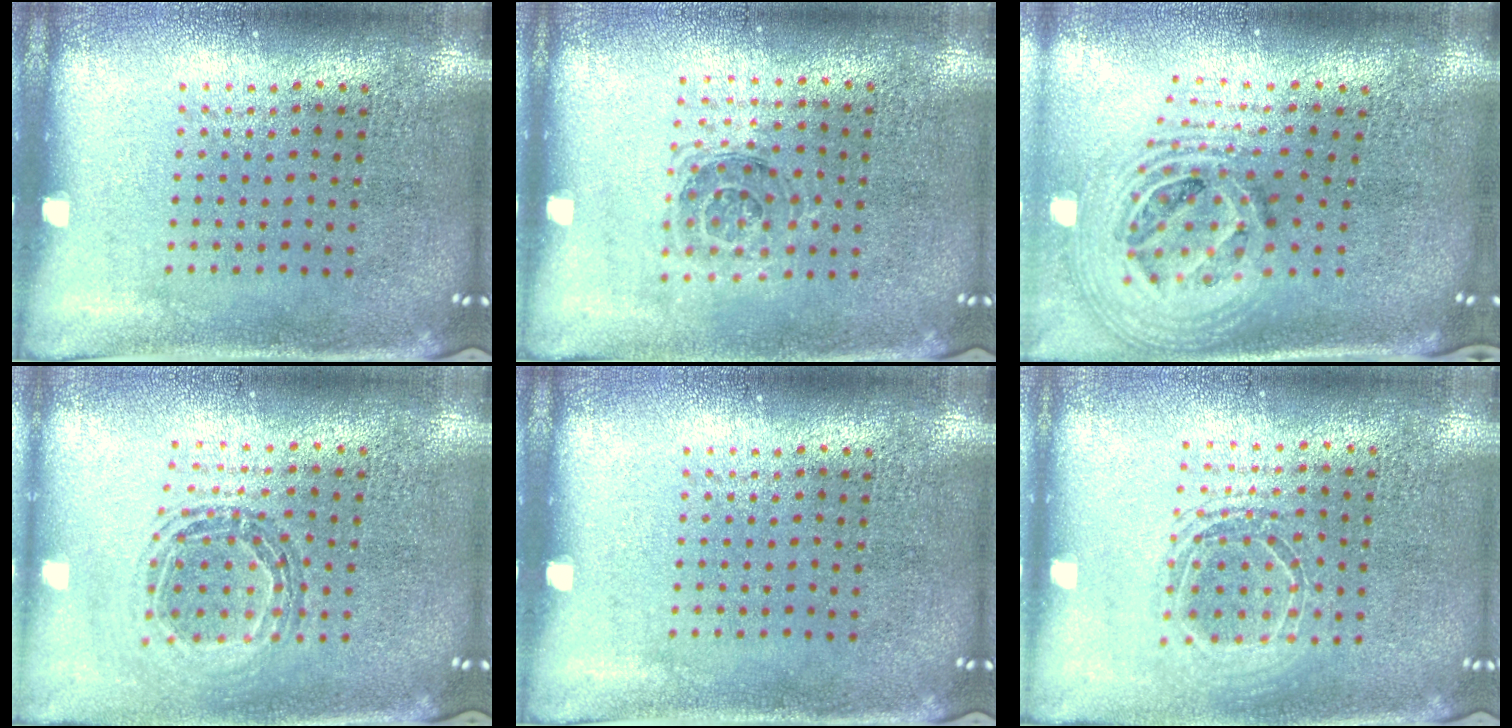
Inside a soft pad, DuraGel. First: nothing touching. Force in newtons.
{"total": 1.1, "press": 1.0, "slide": 0.4}
{"total": 2.8, "press": 2.0, "slide": 1.9}
{"total": 0.9, "press": 0.9, "slide": 0.2}
{"total": 0.0}
{"total": 1.5, "press": 1.4, "slide": 0.7}